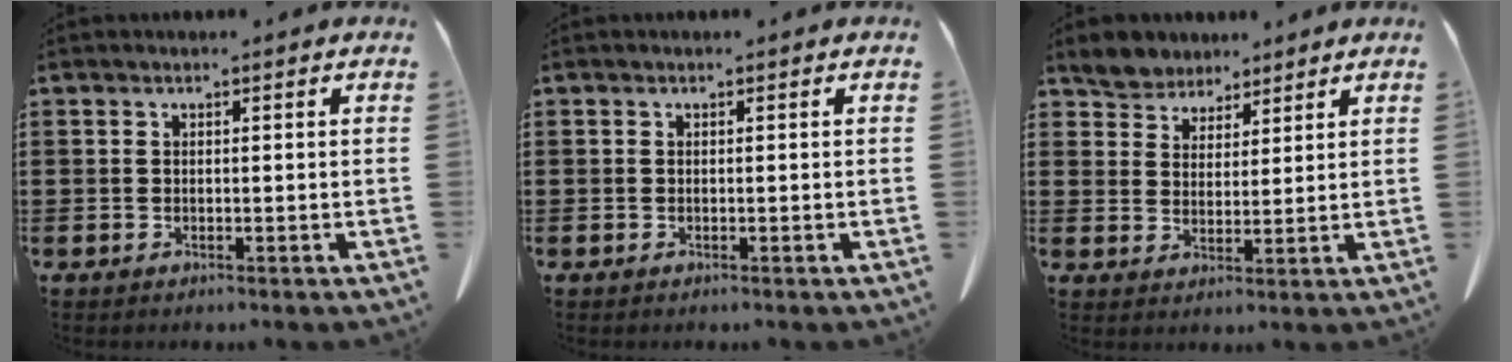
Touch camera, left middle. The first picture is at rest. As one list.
[{"total": 0.0}, {"total": 4.7, "force": [4.2, 2.1, 0.2], "torque": [-0.026, -0.009, 0.077]}]